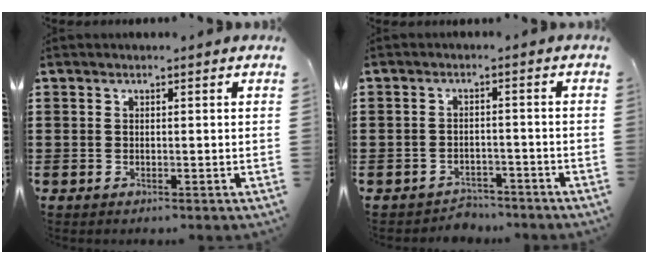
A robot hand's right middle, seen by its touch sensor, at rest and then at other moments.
{"total": 3.1, "force": [-3.0, 0.8, -0.3], "torque": [-0.003, 0.001, -0.067]}